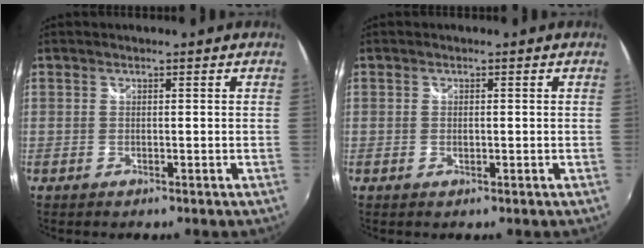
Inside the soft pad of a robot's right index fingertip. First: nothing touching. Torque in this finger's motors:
{"motor_torque": [-0.20, 0.16, -0.06, 0.00]}